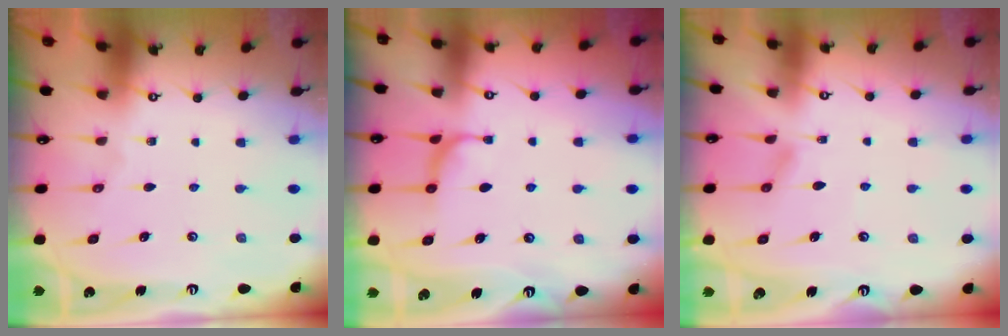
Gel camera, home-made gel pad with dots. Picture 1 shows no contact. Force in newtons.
{"total": 1.0, "press": 0.9, "slide": 0.5}
{"total": 1.1, "press": 1.0, "slide": 0.4}